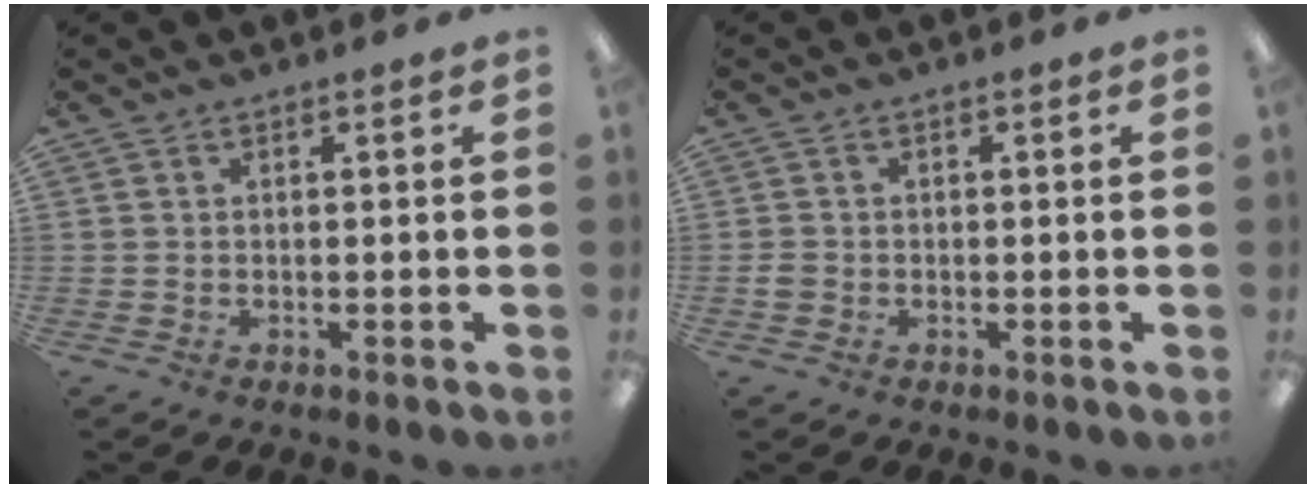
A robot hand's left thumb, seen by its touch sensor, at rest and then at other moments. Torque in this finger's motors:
{"motor_torque": [-0.22, 0.21, 0.18, -0.09, 0.00]}